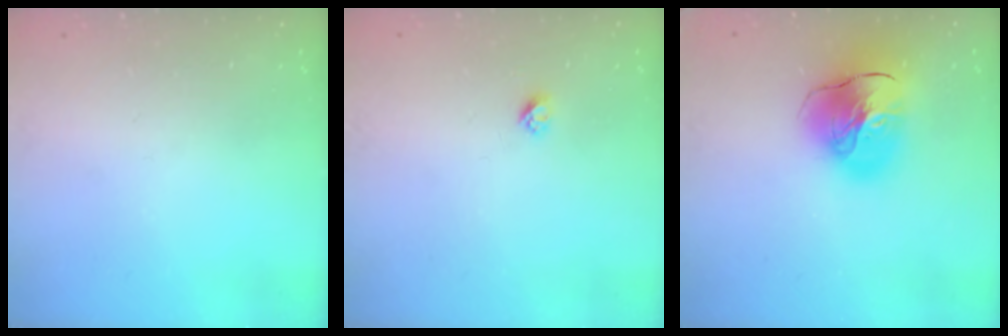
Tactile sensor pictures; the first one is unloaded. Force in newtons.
{"total": 2.7, "press": 2.6, "slide": 0.3}
{"total": 17.4, "press": 17.2, "slide": 2.3}